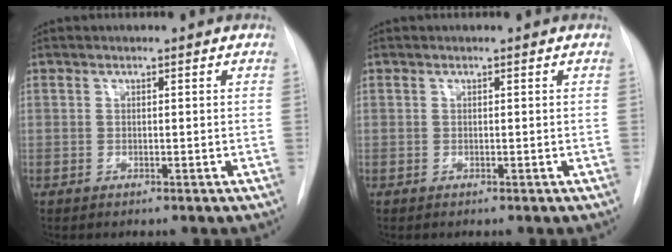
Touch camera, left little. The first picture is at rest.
{"total": 0.0}